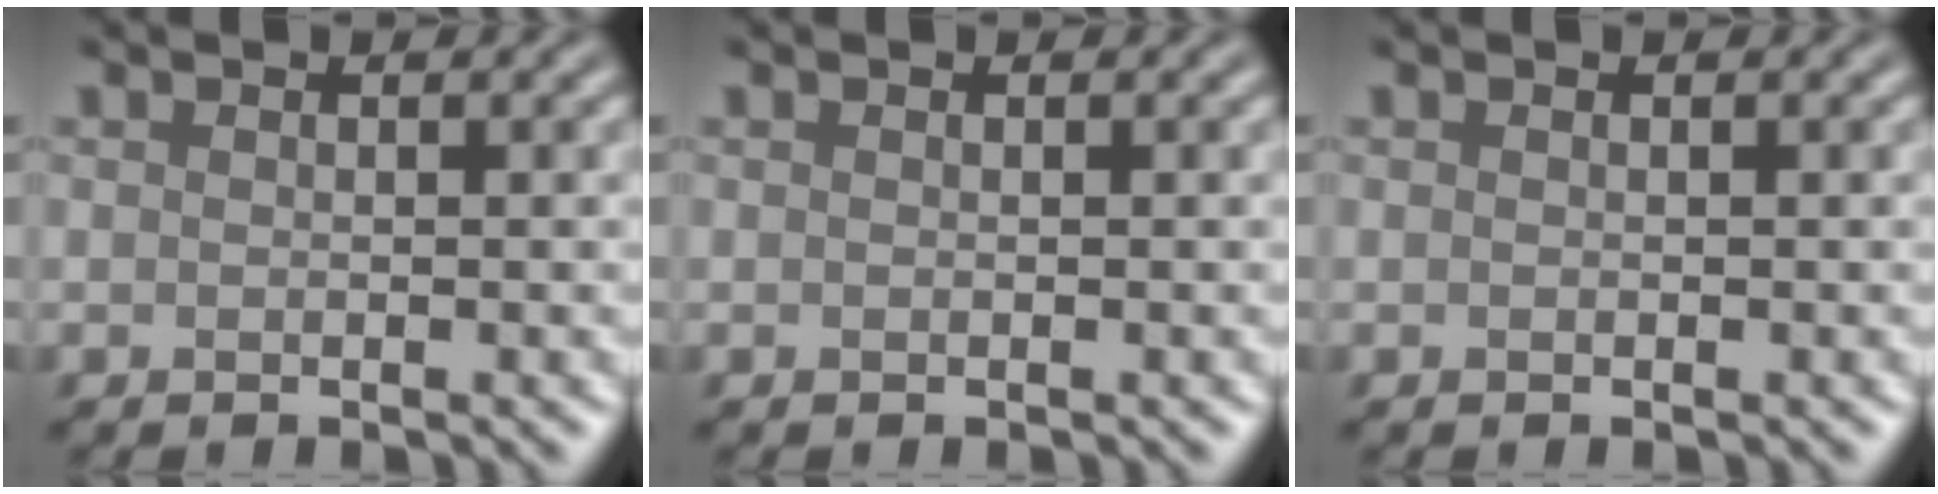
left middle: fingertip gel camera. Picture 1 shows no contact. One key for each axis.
{"total": 0.0}
{"total": 0.0}